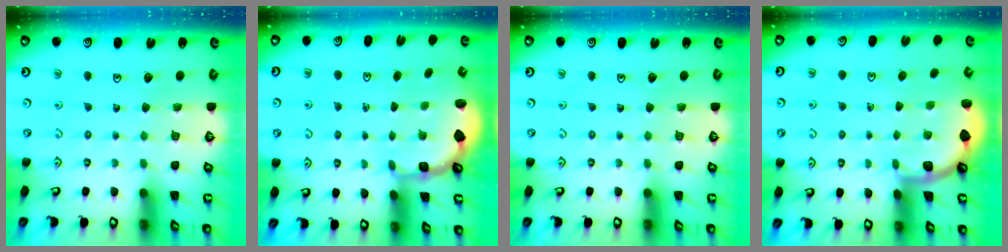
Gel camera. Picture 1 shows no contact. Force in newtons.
{"total": 2.9, "press": 1.8, "slide": 2.3}
{"total": 0.0}
{"total": 2.2, "press": 2.2, "slide": 0.1}